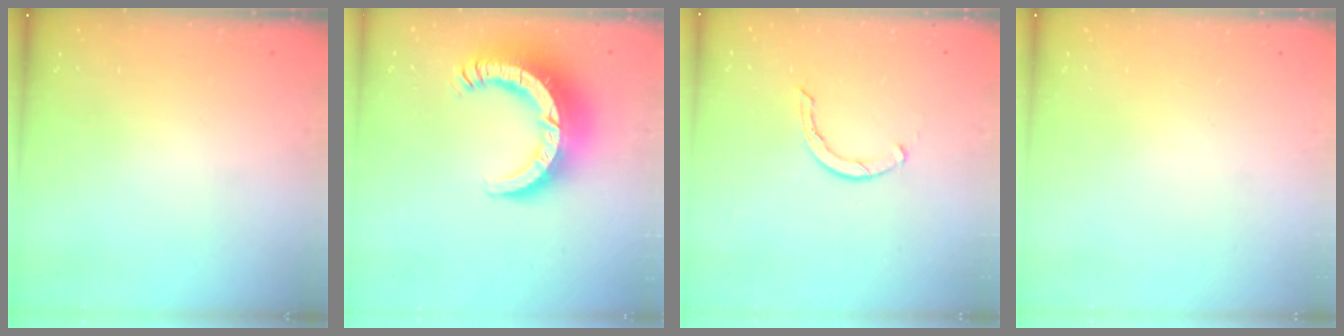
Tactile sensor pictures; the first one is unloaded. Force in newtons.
{"total": 15.8, "press": 15.7, "slide": 1.6}
{"total": 1.7, "press": 1.6, "slide": 0.3}
{"total": 0.0}